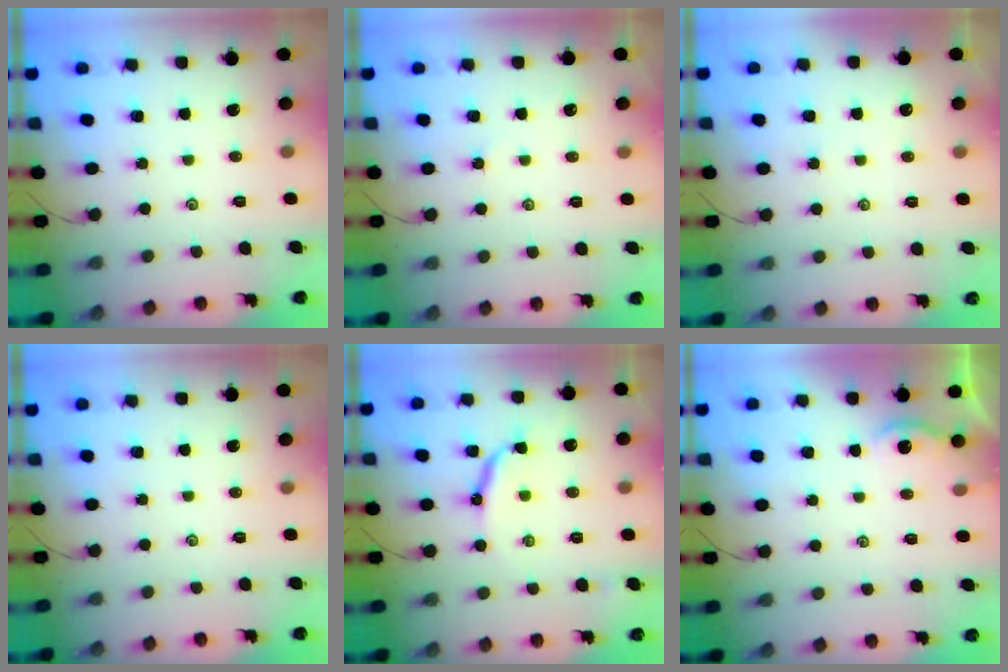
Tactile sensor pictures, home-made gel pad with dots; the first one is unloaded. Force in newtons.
{"total": 3.6, "press": 3.5, "slide": 0.5}
{"total": 1.7, "press": 1.6, "slide": 0.4}
{"total": 0.0}
{"total": 10.5, "press": 10.4, "slide": 0.9}
{"total": 2.8, "press": 2.8, "slide": 0.3}